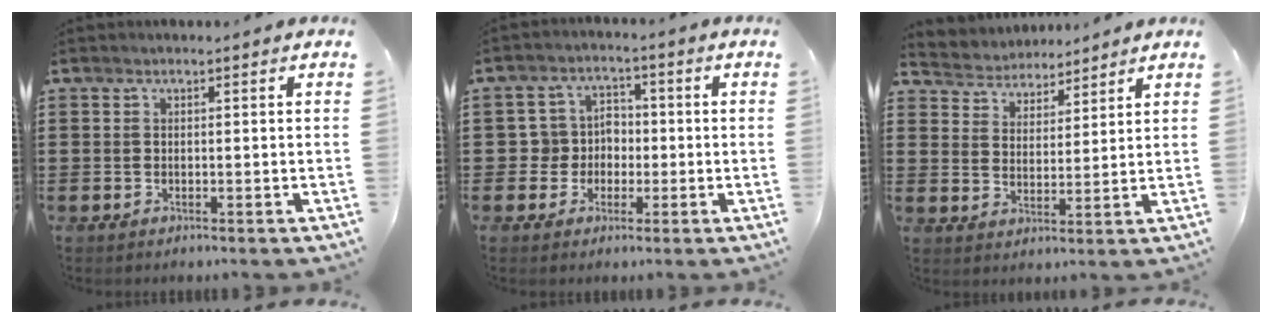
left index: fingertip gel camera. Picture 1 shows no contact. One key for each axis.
{"total": 4.8, "fx": -0.9, "fy": 4.5, "fz": 1.2, "tx": -0.049, "ty": 0.009, "tz": -0.023}
{"total": 3.9, "fx": 3.7, "fy": 1.1, "fz": -0.6, "tx": -0.010, "ty": -0.019, "tz": 0.064}